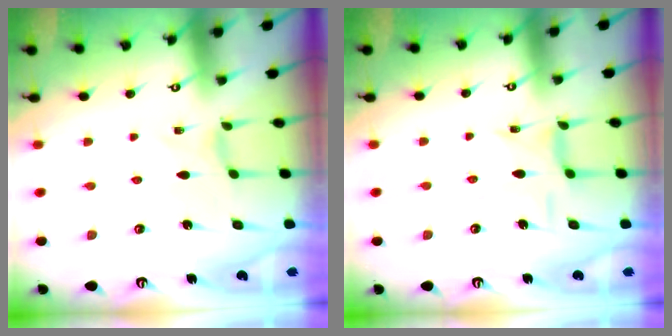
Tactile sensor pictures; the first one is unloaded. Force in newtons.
{"total": 6.8, "press": 6.8, "slide": 0.4}